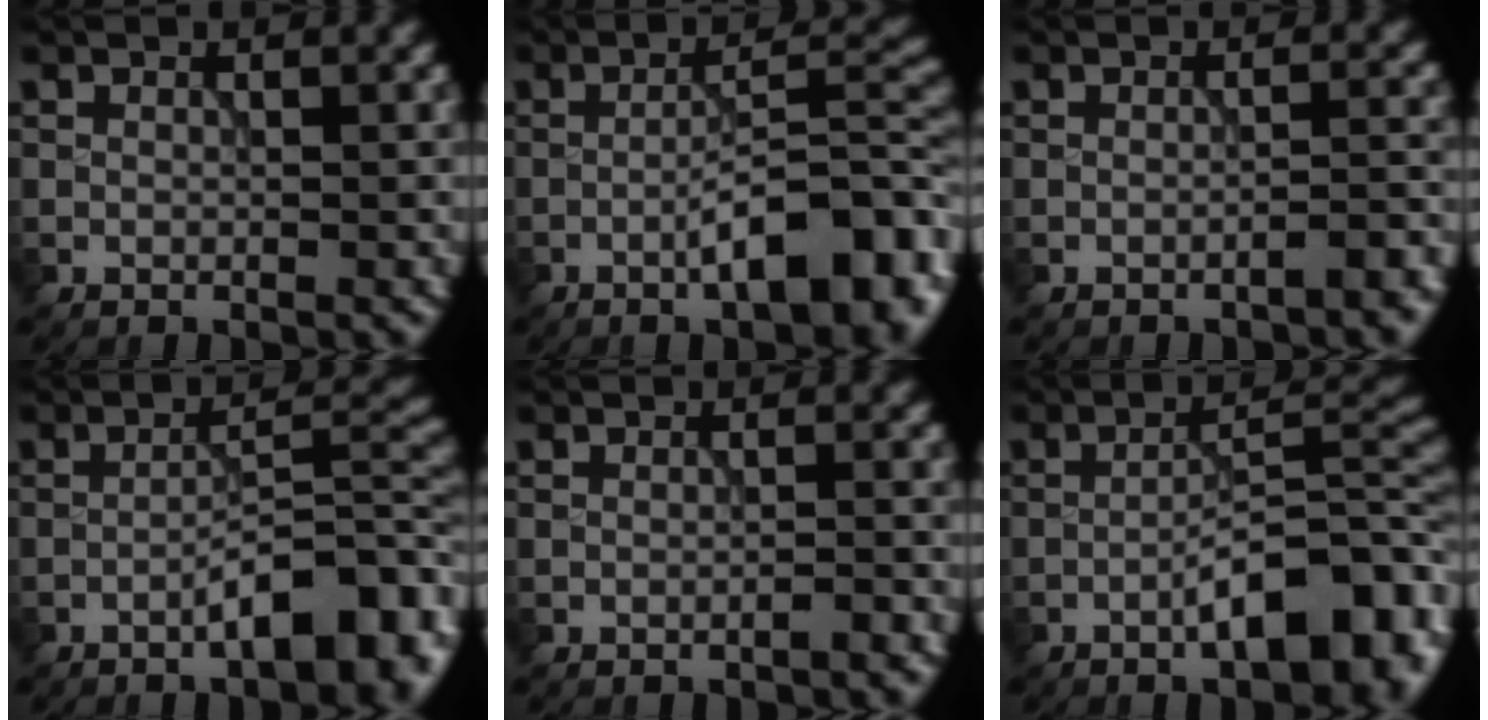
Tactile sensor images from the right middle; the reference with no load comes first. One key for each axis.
{"total": 9.3, "fx": -3.8, "fy": 2.7, "fz": 8.1, "tx": -0.116, "ty": 0.009, "tz": -0.059}
{"total": 2.4, "fx": -1.5, "fy": 0.6, "fz": 1.8, "tx": -0.017, "ty": 0.008, "tz": -0.029}
{"total": 8.1, "fx": -4.0, "fy": 2.4, "fz": 6.7, "tx": -0.092, "ty": 0.013, "tz": -0.061}
{"total": 1.0, "fx": -0.7, "fy": 0.1, "fz": 0.7, "tx": -0.009, "ty": 0.004, "tz": -0.015}
{"total": 9.3, "fx": -4.2, "fy": 3.0, "fz": 7.7, "tx": -0.107, "ty": 0.012, "tz": -0.066}